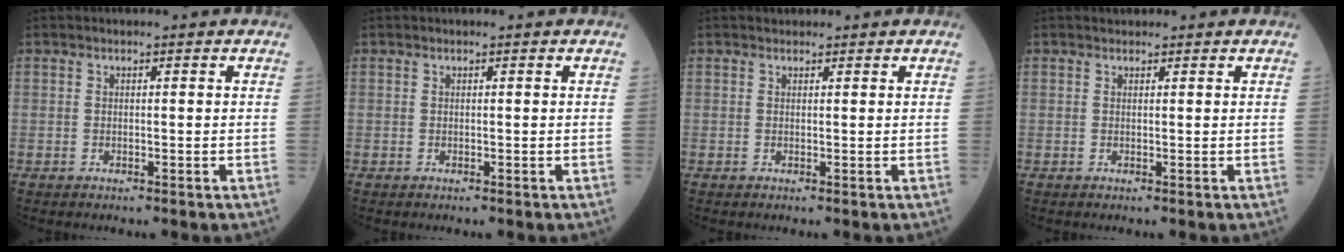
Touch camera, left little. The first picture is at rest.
{"total": 0.0}
{"total": 0.8, "force": [0.6, 0.4, 0.0], "torque": [-0.005, 0.005, 0.009]}
{"total": 0.7, "force": [0.6, 0.4, 0.0], "torque": [-0.007, 0.005, 0.010]}